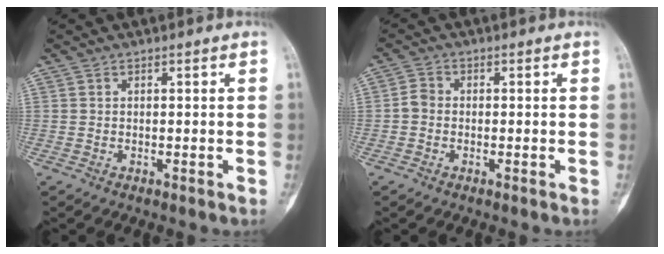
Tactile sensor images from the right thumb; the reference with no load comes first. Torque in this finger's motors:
{"motor_torque": [0.01, -0.12, 0.28, -0.18, 0.00]}